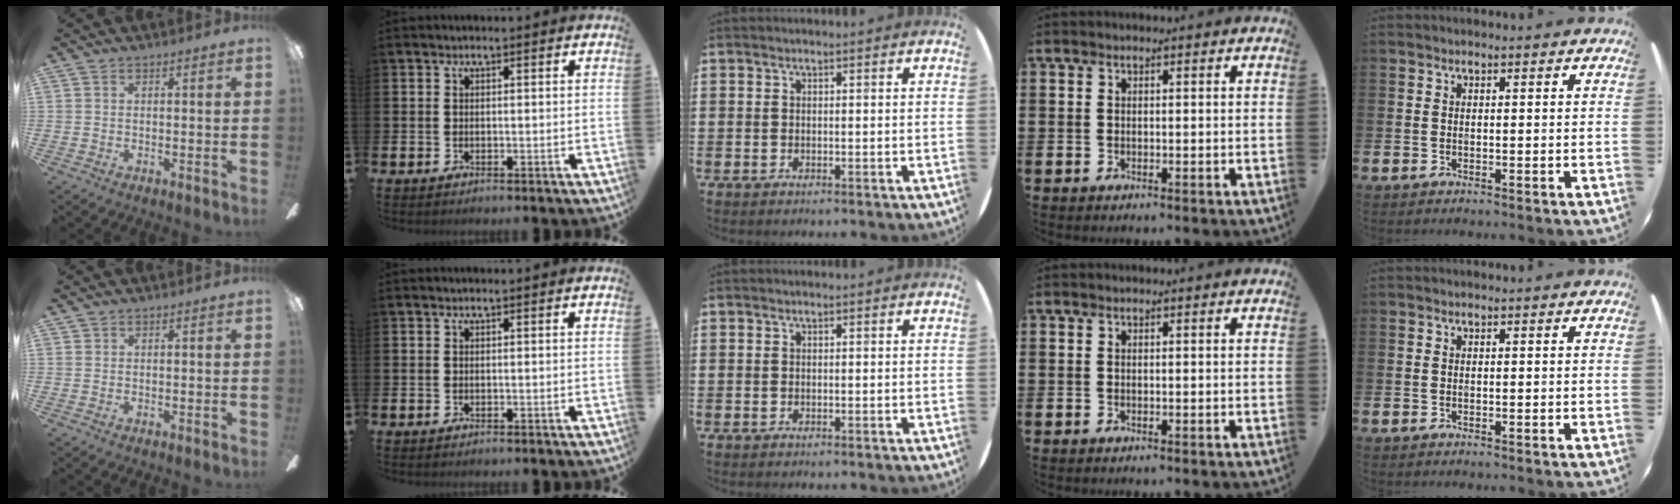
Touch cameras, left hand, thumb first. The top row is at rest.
{}